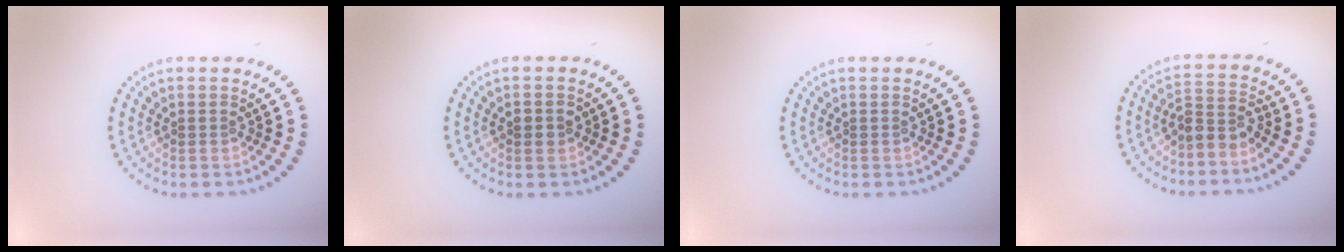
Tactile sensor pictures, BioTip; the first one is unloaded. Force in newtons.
{"total": 1.1, "press": 1.1, "slide": 0.1}
{"total": 0.0}
{"total": 2.6, "press": 1.9, "slide": 1.7}